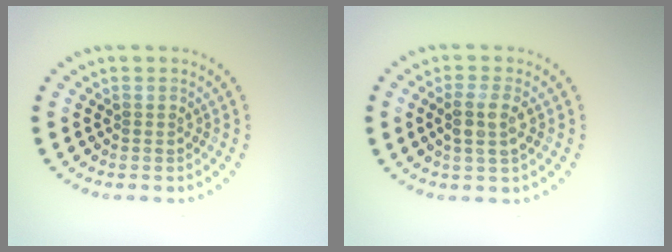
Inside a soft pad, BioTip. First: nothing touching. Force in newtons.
{"total": 2.2, "press": 2.1, "slide": 0.7}